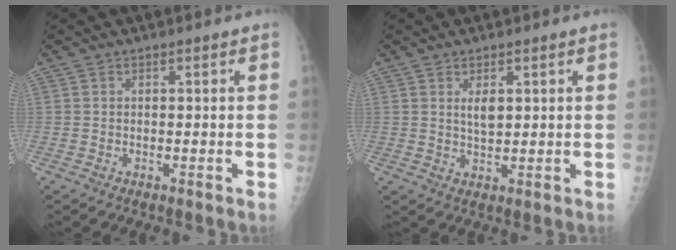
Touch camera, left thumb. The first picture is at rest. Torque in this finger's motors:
{"motor_torque": [0.09, 0.04, 0.00, -0.03, 0.03]}